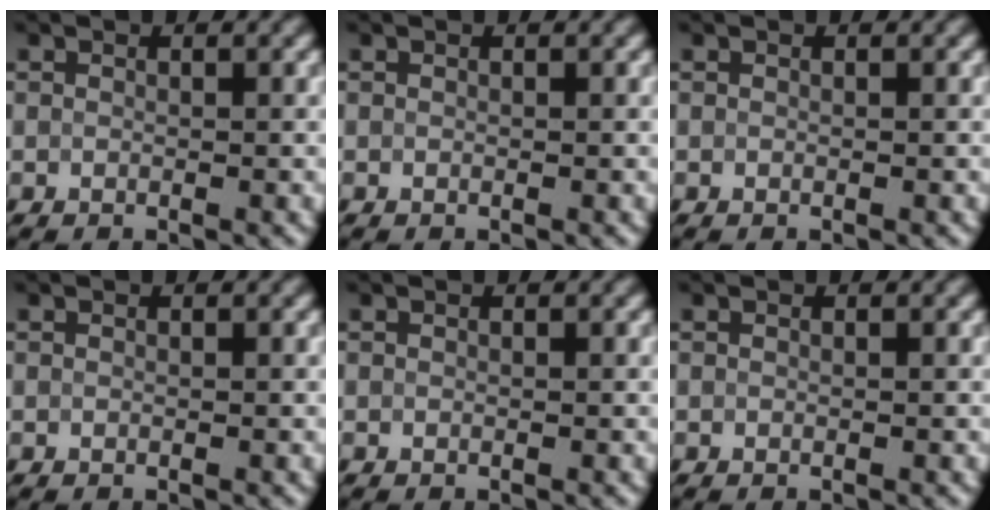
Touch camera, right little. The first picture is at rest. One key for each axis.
{"total": 0.0}
{"total": 0.0}
{"total": 0.0}
{"total": 0.0}
{"total": 0.0}